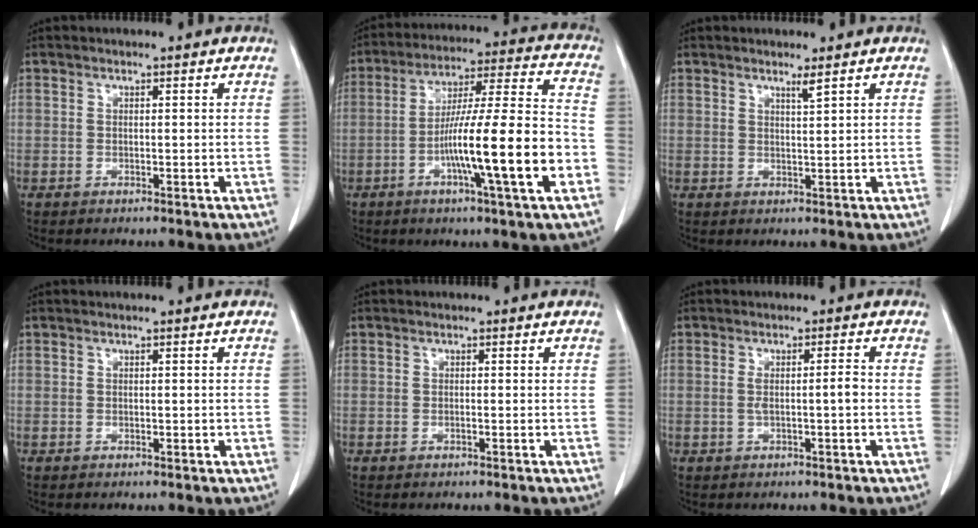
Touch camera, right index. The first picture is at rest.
{"total": 17.7, "force": [-5.5, 0.2, 16.9], "torque": [-0.276, 0.001, -0.091]}
{"total": 1.5, "force": [1.1, -0.4, 0.9], "torque": [-0.019, -0.009, 0.020]}
{"total": 0.5, "force": [0.0, 0.3, 0.4], "torque": [-0.005, 0.003, 0.003]}
{"total": 0.0}
{"total": 2.6, "force": [-0.3, 0.0, 2.5], "torque": [-0.049, 0.005, -0.002]}